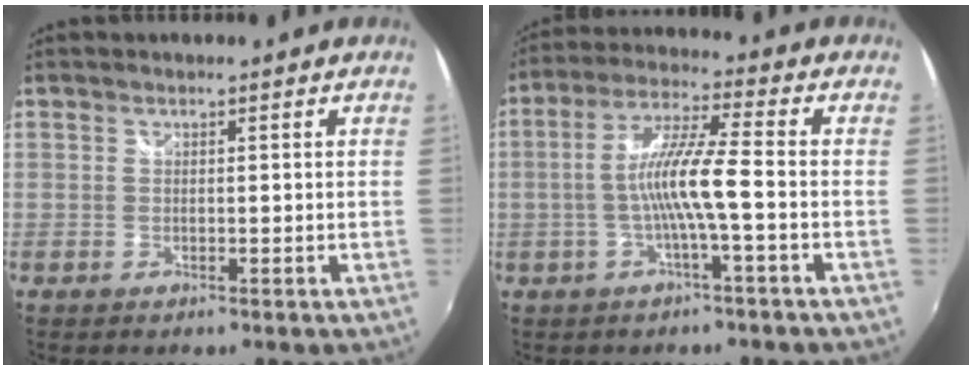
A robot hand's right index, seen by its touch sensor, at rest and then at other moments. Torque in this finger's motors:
{"motor_torque": [1.30, -0.31, 0.67, 0.19]}